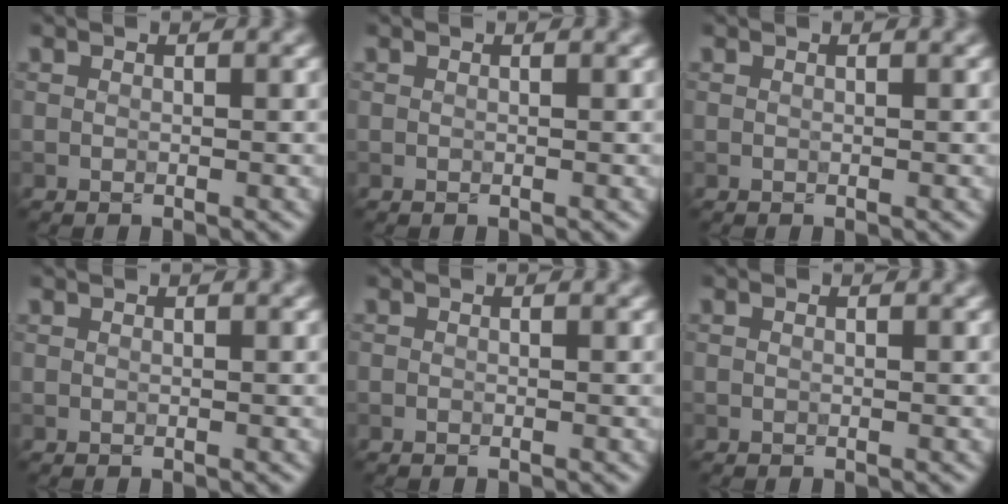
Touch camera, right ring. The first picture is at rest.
{"total": 0.0}
{"total": 0.0}
{"total": 0.0}
{"total": 0.0}
{"total": 0.0}